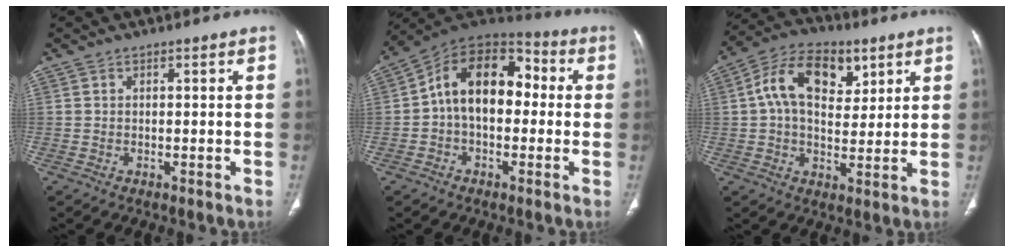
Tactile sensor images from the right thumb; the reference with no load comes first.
{"total": 15.2, "force": [0.4, 9.9, 11.5], "torque": [-0.152, 0.049, -0.008]}
{"total": 14.2, "force": [4.8, 8.7, 10.1], "torque": [-0.142, 0.001, 0.078]}